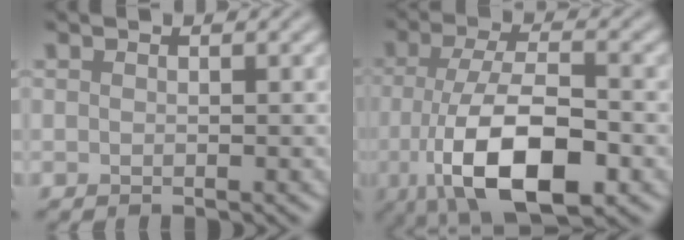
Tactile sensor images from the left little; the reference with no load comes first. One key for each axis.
{"total": 10.6, "fx": -3.4, "fy": 4.2, "fz": 9.2, "tx": -0.171, "ty": -0.014, "tz": -0.058}